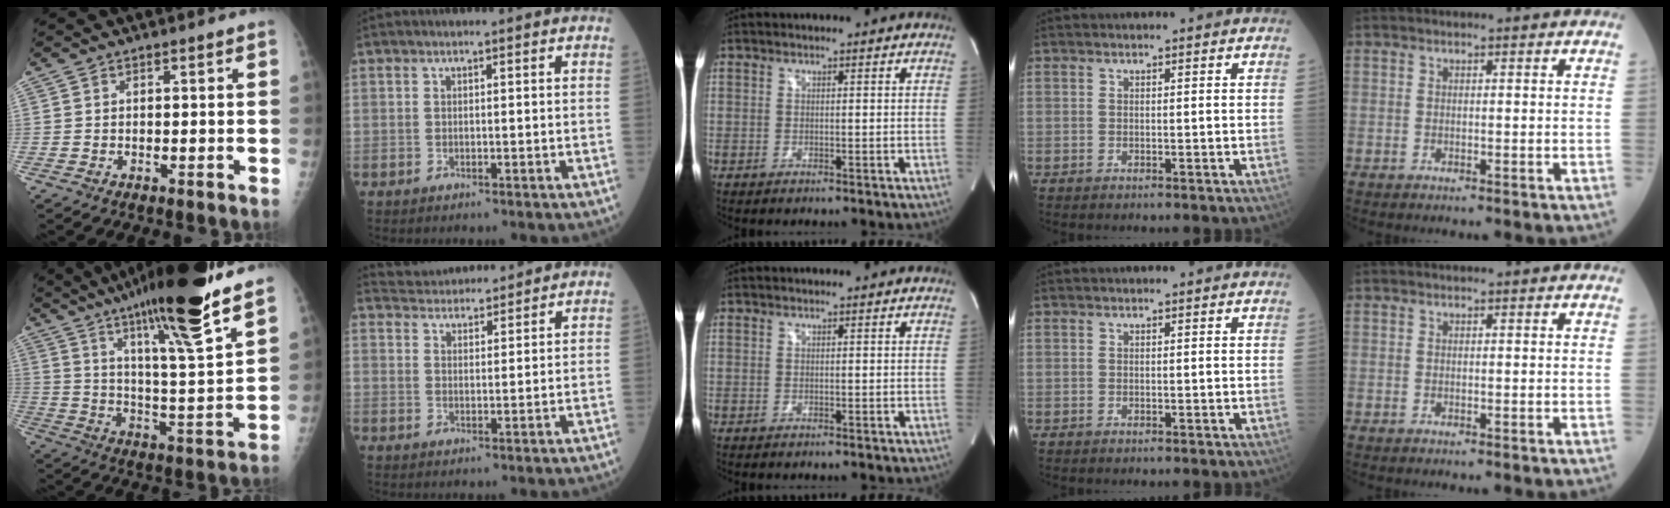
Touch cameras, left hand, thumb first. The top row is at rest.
{"thumb": {"total": 23.1, "force": [16.5, 1.9, 16.1], "torque": [-0.246, -0.063, 0.265]}, "index": {"total": 8.0, "force": [7.9, 1.1, 1.1], "torque": [-0.023, 0.027, 0.121]}}